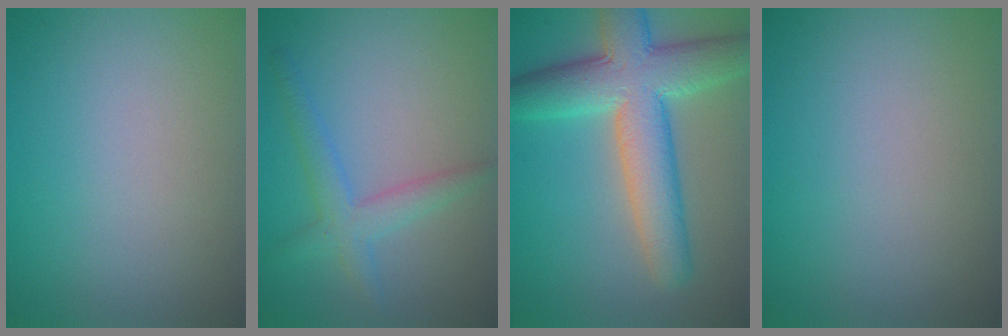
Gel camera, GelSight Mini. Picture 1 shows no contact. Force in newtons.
{"total": 2.8, "press": 2.8, "slide": 0.1}
{"total": 8.9, "press": 8.8, "slide": 0.3}
{"total": 0.0}